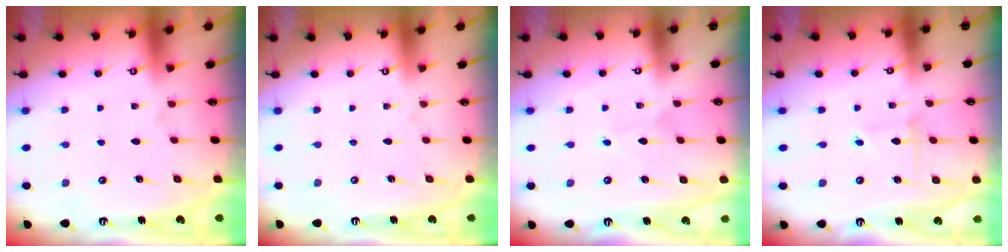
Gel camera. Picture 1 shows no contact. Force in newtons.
{"total": 0.0}
{"total": 3.0, "press": 3.0, "slide": 0.2}
{"total": 2.9, "press": 2.9, "slide": 0.1}